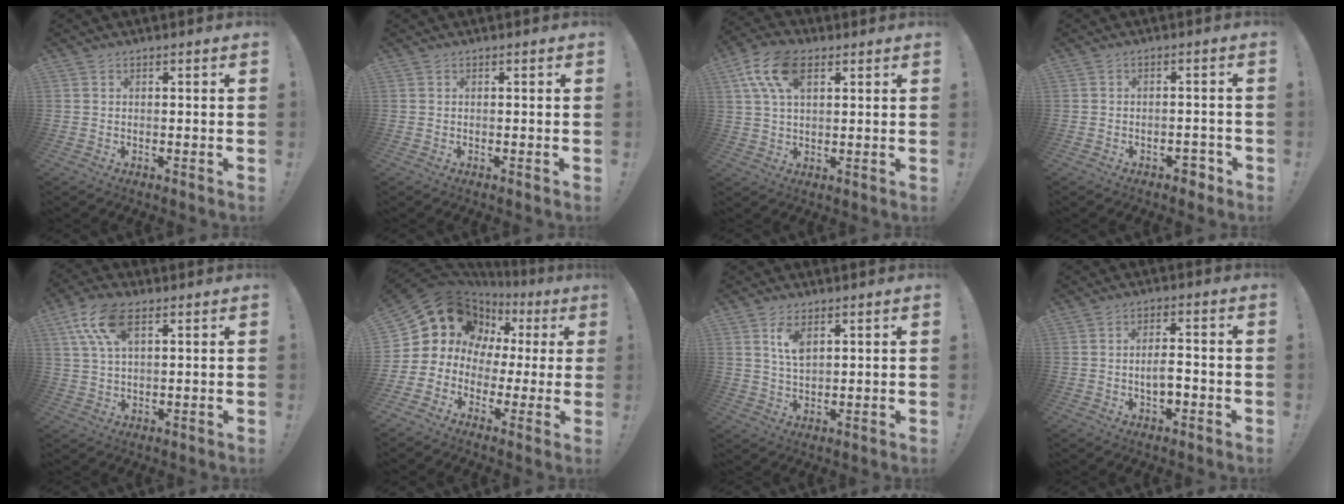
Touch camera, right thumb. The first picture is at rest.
{"total": 0.0}
{"total": 12.2, "force": [5.0, 6.7, 8.8], "torque": [-0.172, -0.003, 0.095]}
{"total": 3.1, "force": [-1.8, 1.8, 1.7], "torque": [-0.014, 0.006, -0.033]}
{"total": 11.3, "force": [5.0, 5.5, 8.5], "torque": [-0.157, -0.005, 0.096]}
{"total": 12.9, "force": [6.5, 9.9, 5.3], "torque": [-0.092, -0.052, 0.140]}
{"total": 6.1, "force": [3.2, 3.1, 4.2], "torque": [-0.067, -0.014, 0.053]}
{"total": 5.2, "force": [-1.2, 2.1, 4.6], "torque": [-0.068, 0.004, -0.021]}